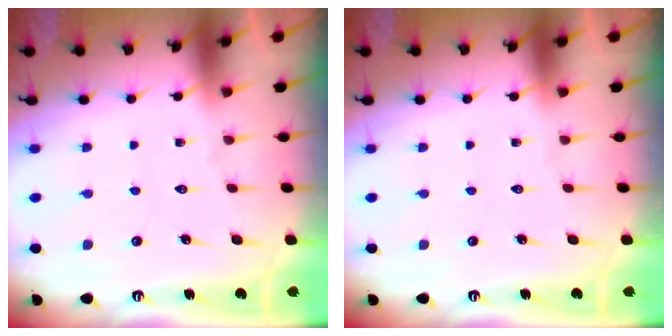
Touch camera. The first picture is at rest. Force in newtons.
{"total": 0.0}